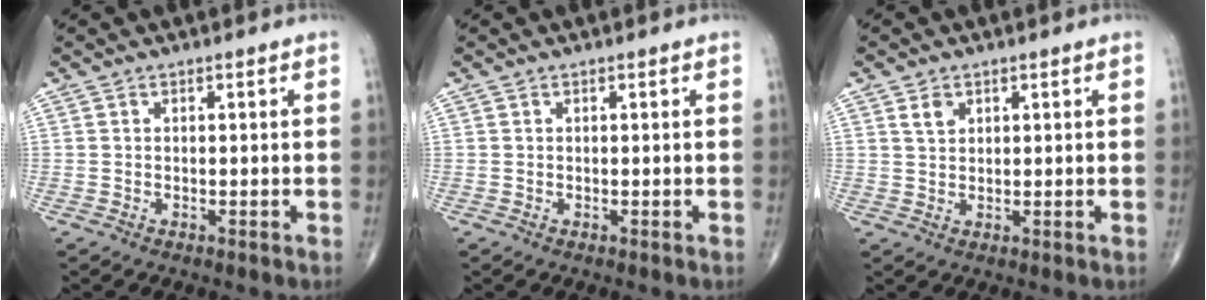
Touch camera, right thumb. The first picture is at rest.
{"total": 0.0}
{"total": 2.4, "force": [1.4, 1.6, 1.2], "torque": [-0.016, -0.006, 0.028]}